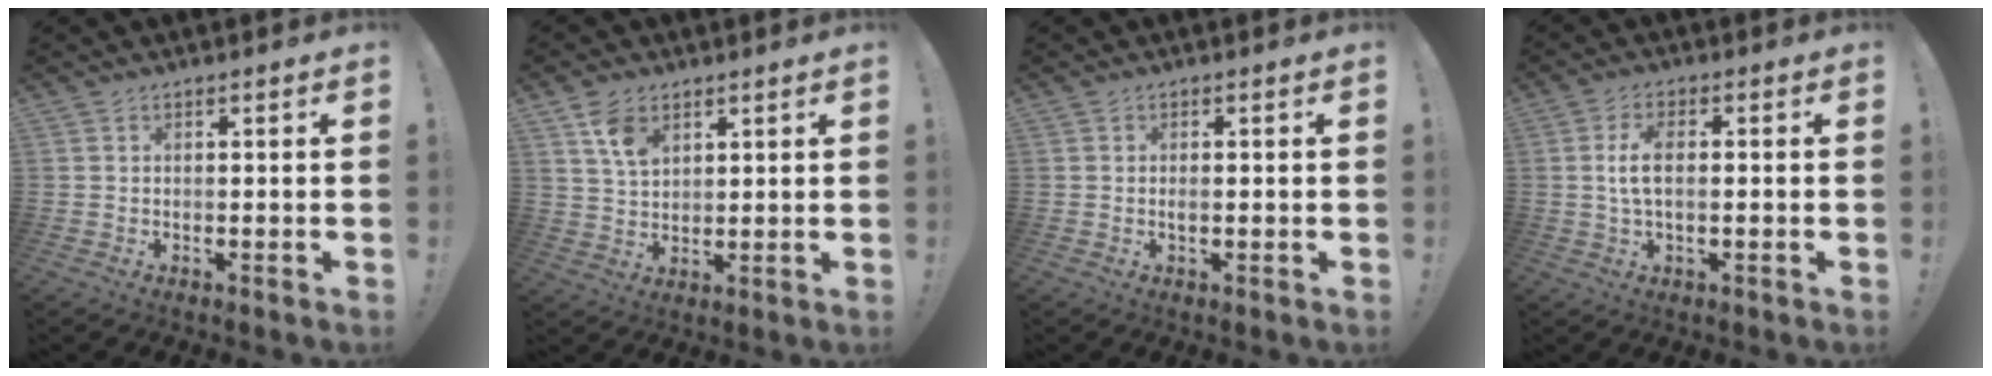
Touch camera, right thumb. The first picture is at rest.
{"total": 7.0, "force": [4.1, 4.2, 3.8], "torque": [-0.055, -0.020, 0.076]}
{"total": 1.1, "force": [-0.2, 0.4, 1.0], "torque": [-0.016, 0.000, -0.004]}
{"total": 6.2, "force": [0.2, 2.5, 5.7], "torque": [-0.107, -0.002, 0.002]}